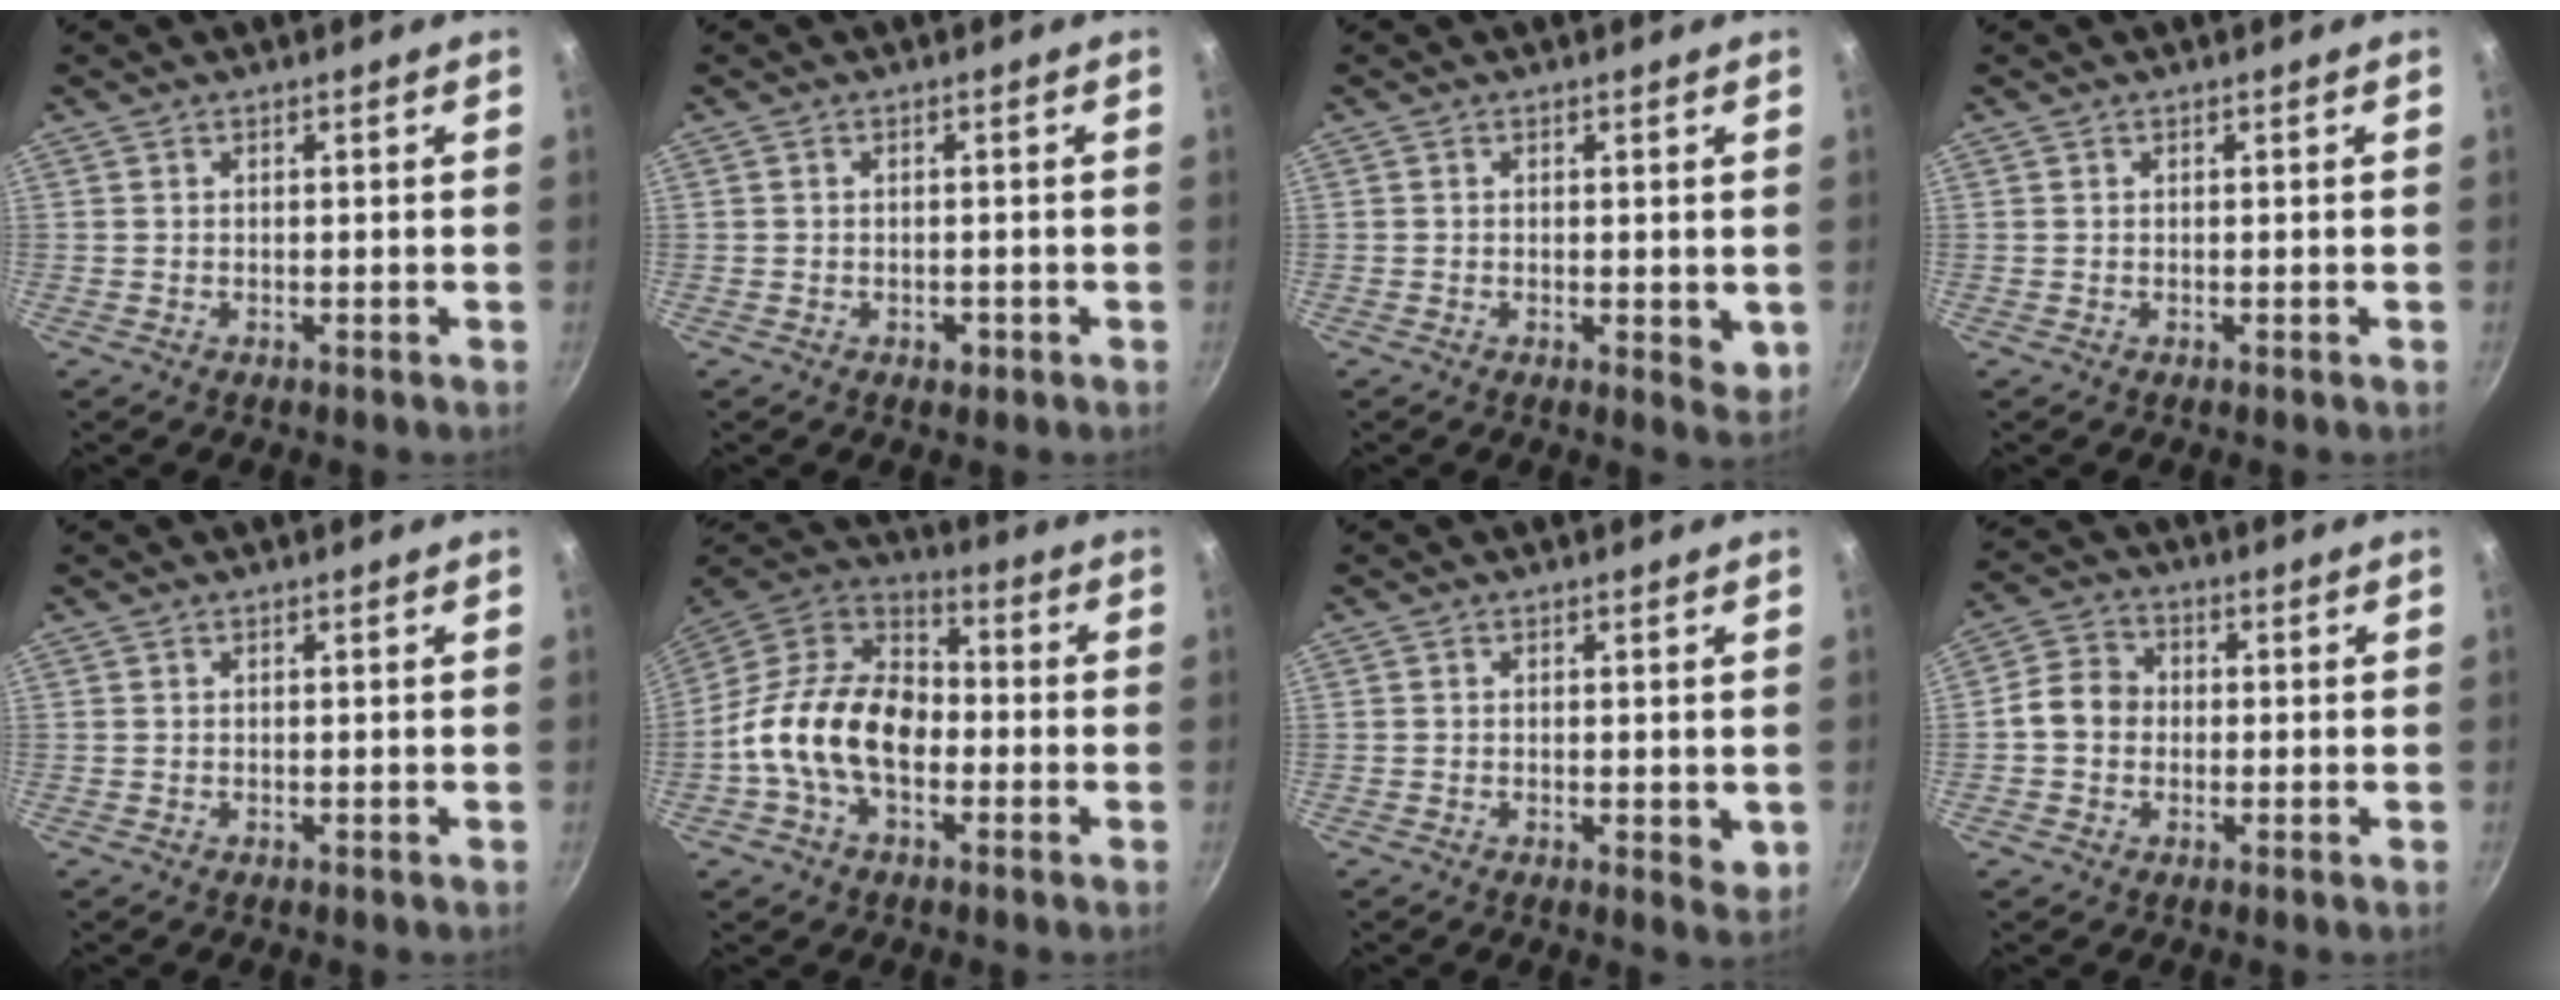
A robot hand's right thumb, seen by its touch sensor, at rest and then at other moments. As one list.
[{"total": 1.4, "force": [-0.7, 0.9, 0.8], "torque": [-0.010, 0.002, -0.008]}, {"total": 3.2, "force": [0.0, 1.4, 2.9], "torque": [-0.039, -0.010, 0.001]}, {"total": 0.0}, {"total": 0.0}, {"total": 16.9, "force": [-3.6, 11.0, 12.3], "torque": [-0.178, 0.038, -0.087]}, {"total": 2.9, "force": [-0.2, 1.2, 2.7], "torque": [-0.038, -0.010, -0.003]}, {"total": 6.3, "force": [-0.5, 5.4, 3.2], "torque": [-0.033, 0.015, -0.027]}]